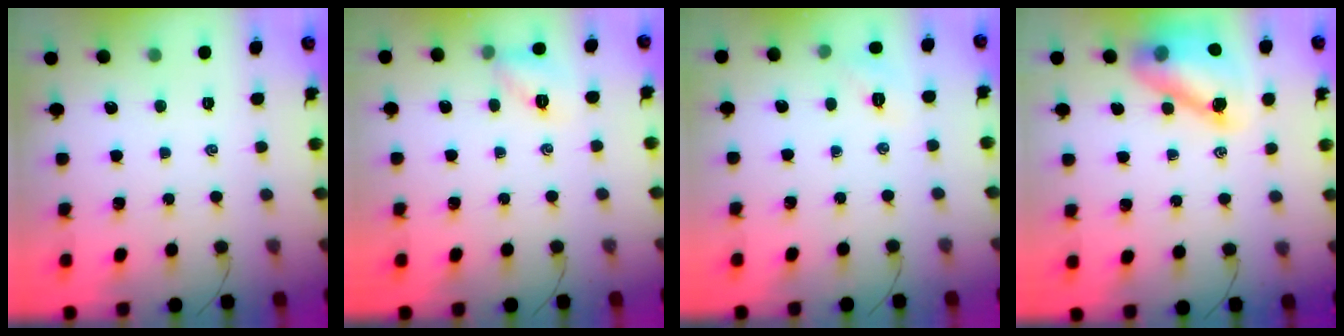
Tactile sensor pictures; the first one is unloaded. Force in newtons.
{"total": 7.2, "press": 7.1, "slide": 0.9}
{"total": 5.1, "press": 5.0, "slide": 1.3}
{"total": 12.3, "press": 11.8, "slide": 3.5}